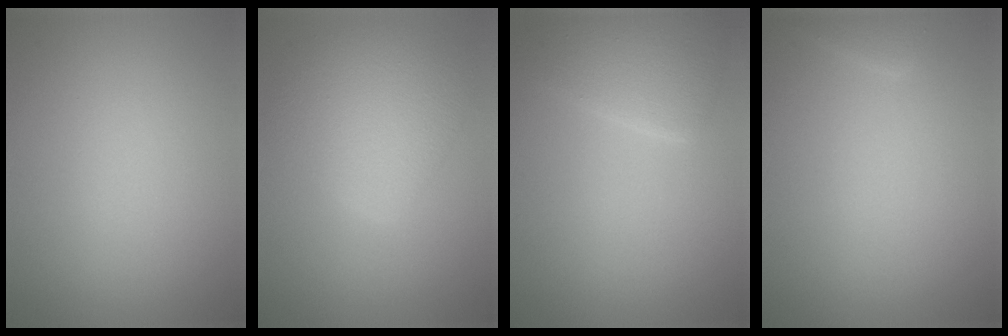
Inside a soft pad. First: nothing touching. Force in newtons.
{"total": 5.1, "press": 5.1, "slide": 0.1}
{"total": 3.5, "press": 3.5, "slide": 0.1}
{"total": 0.9, "press": 0.9, "slide": 0.0}